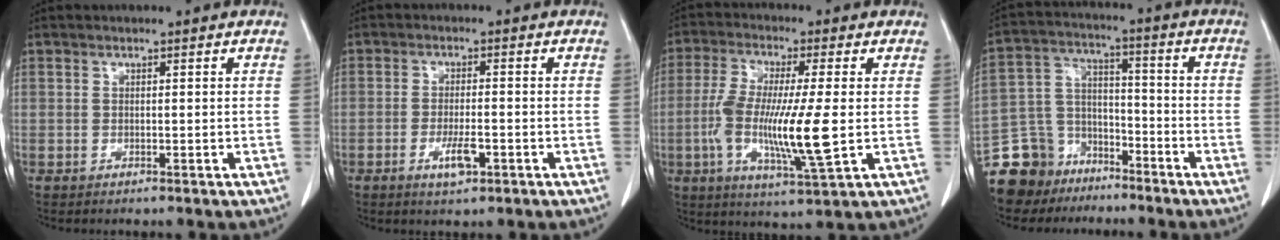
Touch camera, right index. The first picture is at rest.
{"total": 4.2, "force": [-1.8, 1.2, 3.6], "torque": [-0.065, -0.001, -0.027]}
{"total": 13.5, "force": [-1.7, 1.4, 13.3], "torque": [-0.259, -0.018, -0.033]}
{"total": 11.6, "force": [-8.7, 7.7, 0.9], "torque": [-0.035, 0.050, -0.154]}